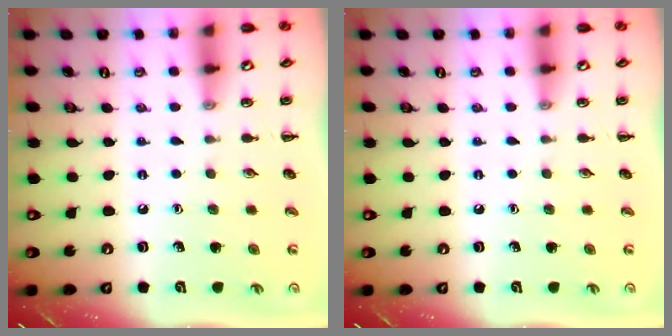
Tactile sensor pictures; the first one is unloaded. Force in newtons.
{"total": 0.0}